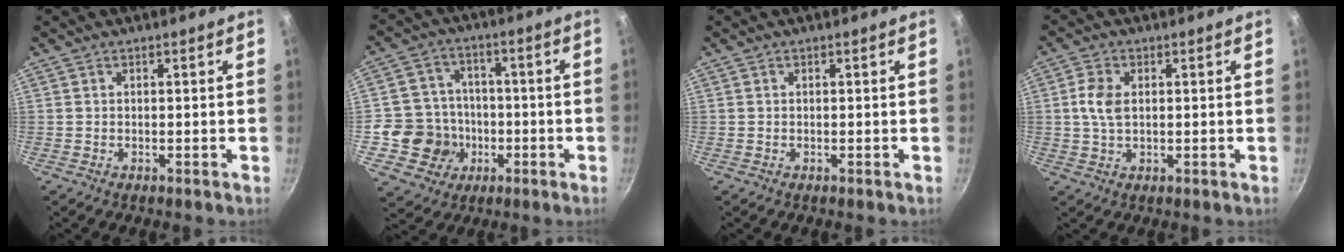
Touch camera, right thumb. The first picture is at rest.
{"total": 11.1, "force": [-2.6, 10.4, 2.9], "torque": [-0.021, 0.030, -0.046]}
{"total": 0.0}
{"total": 4.9, "force": [0.7, 3.0, 3.8], "torque": [-0.073, 0.005, 0.012]}